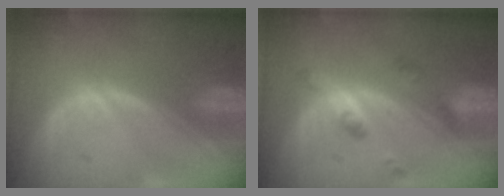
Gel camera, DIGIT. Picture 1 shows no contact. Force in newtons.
{"total": 4.2, "press": 4.1, "slide": 0.8}